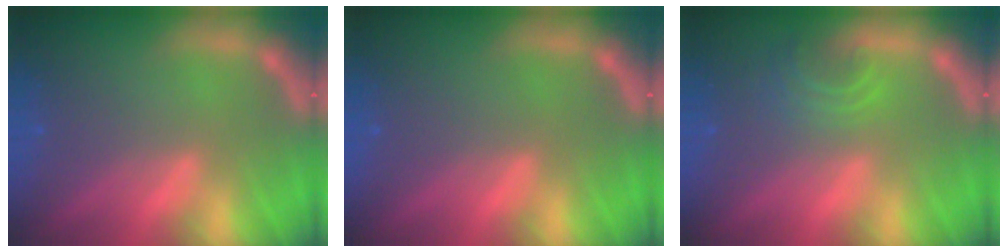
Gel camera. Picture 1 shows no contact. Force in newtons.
{"total": 0.0}
{"total": 2.9}